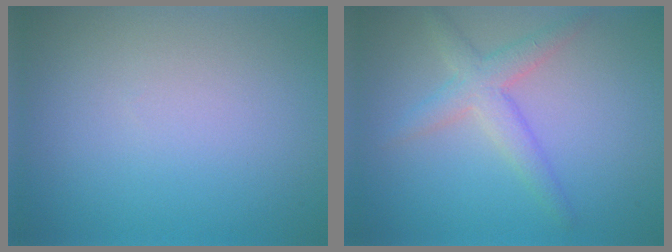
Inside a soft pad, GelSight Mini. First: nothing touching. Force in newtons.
{"total": 3.1, "press": 3.1, "slide": 0.1}